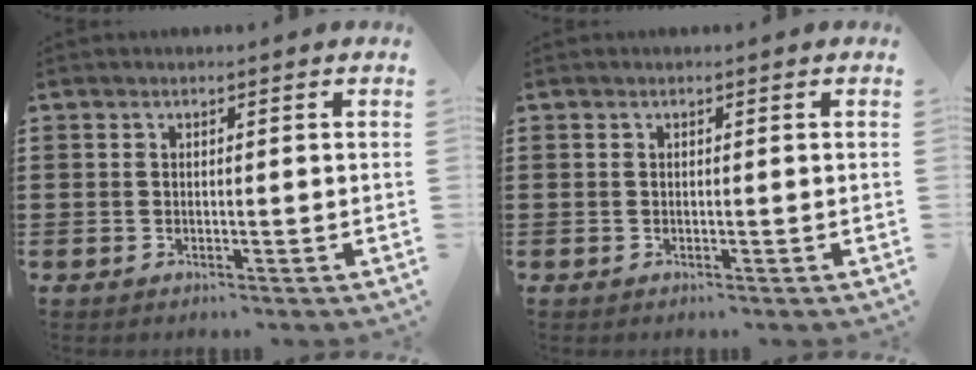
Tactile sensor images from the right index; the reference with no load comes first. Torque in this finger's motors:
{"motor_torque": [-0.48, 0.61, 0.01, -0.01]}